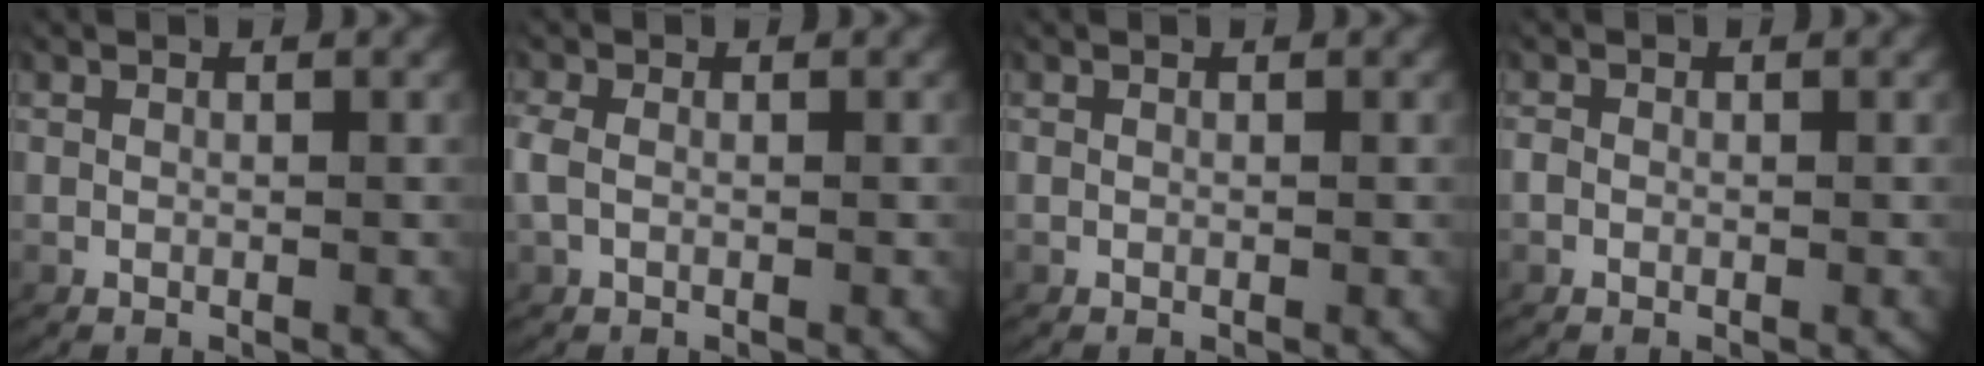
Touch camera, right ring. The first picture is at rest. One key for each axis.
{"total": 1.4, "fx": -0.1, "fy": 1.0, "fz": 1.1, "tx": -0.039, "ty": -0.004, "tz": 0.003}
{"total": 0.0}
{"total": 0.8, "fx": -0.2, "fy": 0.7, "fz": 0.3, "tx": -0.016, "ty": -0.002, "tz": -0.003}